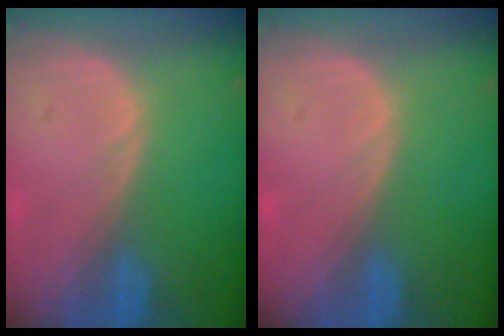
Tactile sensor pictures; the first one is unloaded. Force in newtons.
{"total": 0.0}